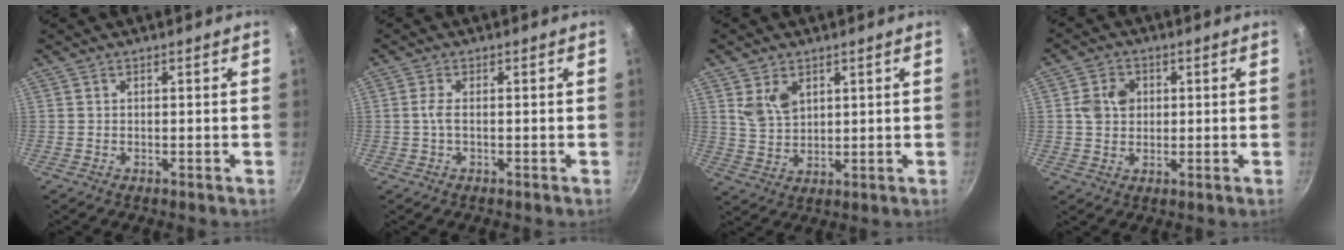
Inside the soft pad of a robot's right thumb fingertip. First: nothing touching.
{"total": 2.0, "force": [-0.3, 0.6, 1.9], "torque": [-0.052, 0.004, -0.008]}
{"total": 6.2, "force": [2.7, 4.1, 3.9], "torque": [-0.058, -0.018, 0.058]}
{"total": 5.6, "force": [0.8, 4.6, 3.1], "torque": [-0.037, 0.006, 0.009]}